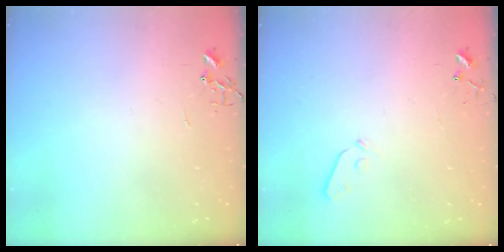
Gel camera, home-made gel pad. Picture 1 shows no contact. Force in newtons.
{"total": 3.6, "press": 3.6, "slide": 0.6}